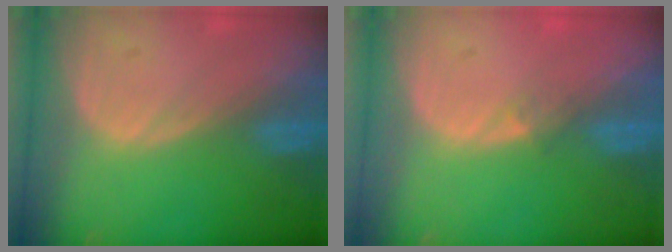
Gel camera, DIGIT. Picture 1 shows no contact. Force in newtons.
{"total": 1.2, "press": 0.9, "slide": 0.9}